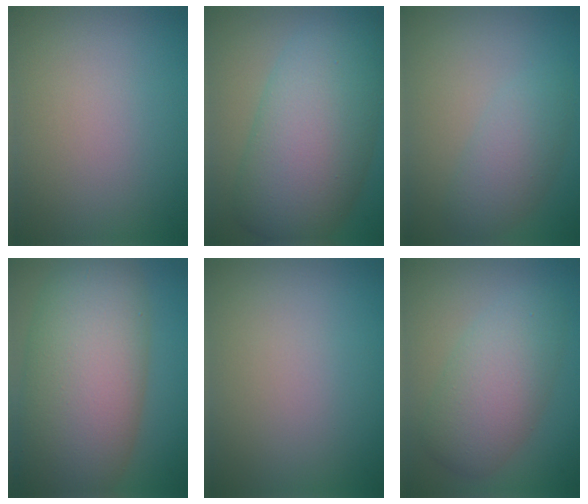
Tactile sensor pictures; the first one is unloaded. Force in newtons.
{"total": 11.0, "press": 11.0, "slide": 0.4}
{"total": 3.1, "press": 3.1, "slide": 0.2}
{"total": 12.3, "press": 12.3, "slide": 0.5}
{"total": 0.0}
{"total": 5.6, "press": 5.6, "slide": 0.2}